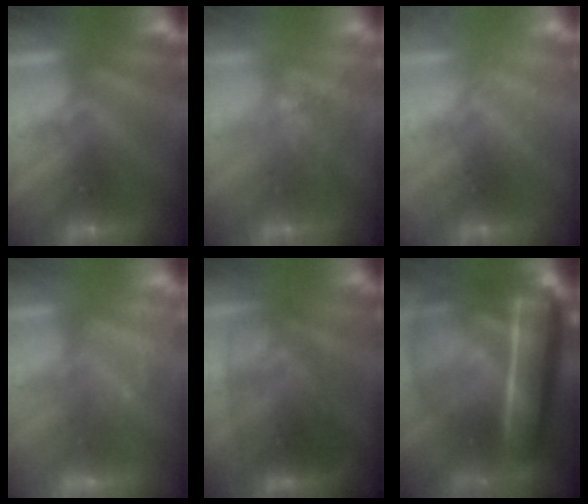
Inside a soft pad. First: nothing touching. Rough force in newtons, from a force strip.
{"total": 2.7}
{"total": 2.2}
{"total": 3.3}
{"total": 3.0}
{"total": 7.3}